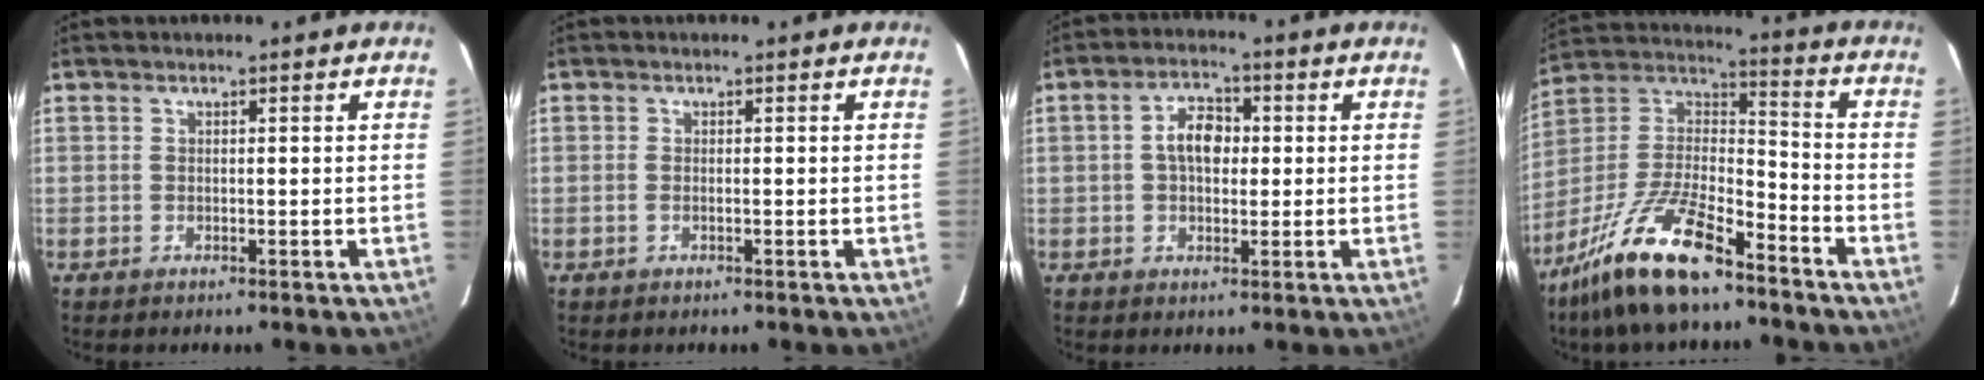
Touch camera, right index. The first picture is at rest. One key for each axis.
{"total": 0.7, "fx": -0.2, "fy": 0.4, "fz": 0.6, "tx": -0.014, "ty": 0.000, "tz": -0.005}
{"total": 5.8, "fx": 0.5, "fy": 3.7, "fz": 4.4, "tx": -0.077, "ty": 0.017, "tz": 0.008}
{"total": 18.4, "fx": -12.8, "fy": 5.5, "fz": 12.1, "tx": -0.256, "ty": -0.006, "tz": -0.238}